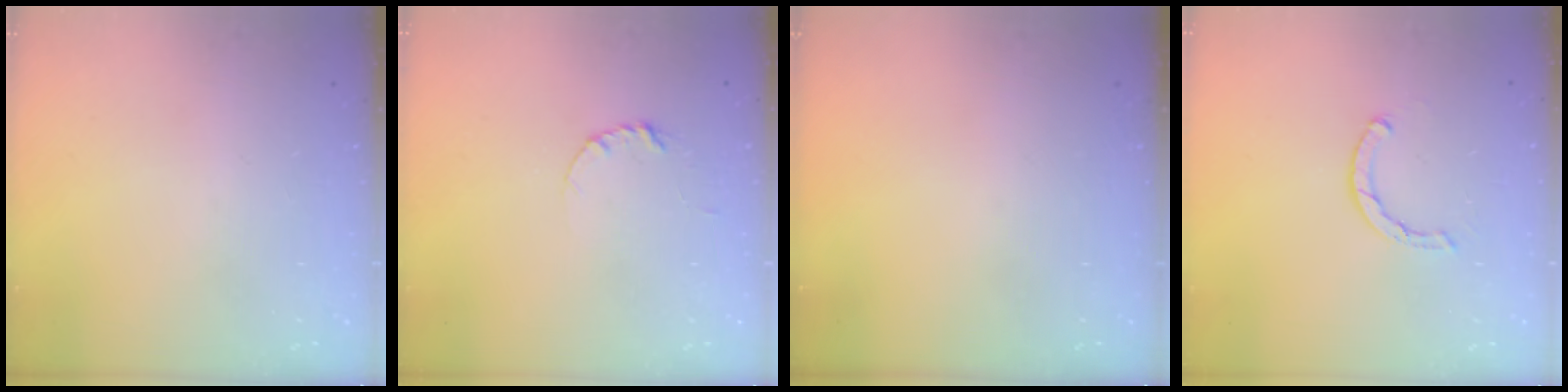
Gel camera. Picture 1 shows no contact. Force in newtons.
{"total": 3.5, "press": 3.5, "slide": 0.4}
{"total": 0.0}
{"total": 1.6, "press": 1.6, "slide": 0.1}